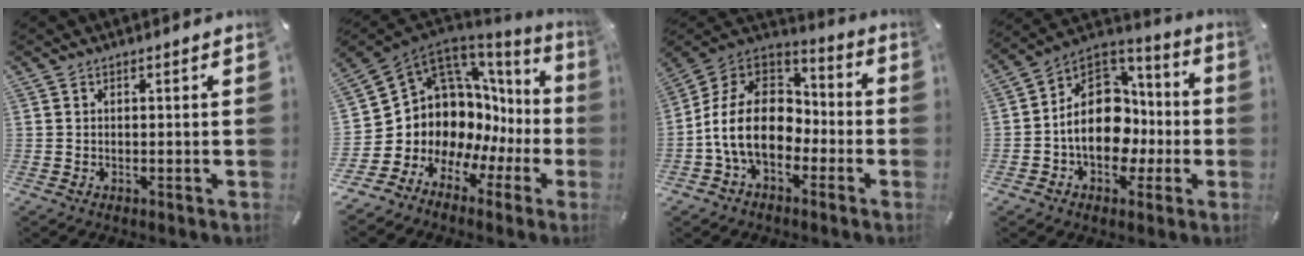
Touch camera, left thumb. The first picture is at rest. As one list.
[{"total": 11.1, "force": [2.6, 9.8, 4.6], "torque": [-0.097, -0.077, 0.068]}, {"total": 15.5, "force": [-4.3, 11.4, 9.7], "torque": [-0.218, 0.027, -0.079]}, {"total": 16.1, "force": [-1.9, 12.5, 10.0], "torque": [-0.184, 0.002, -0.032]}]